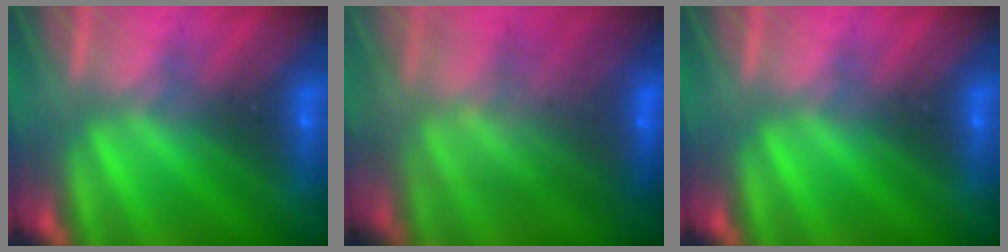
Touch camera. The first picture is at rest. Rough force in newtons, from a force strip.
{"total": 11.7}
{"total": 0.0}